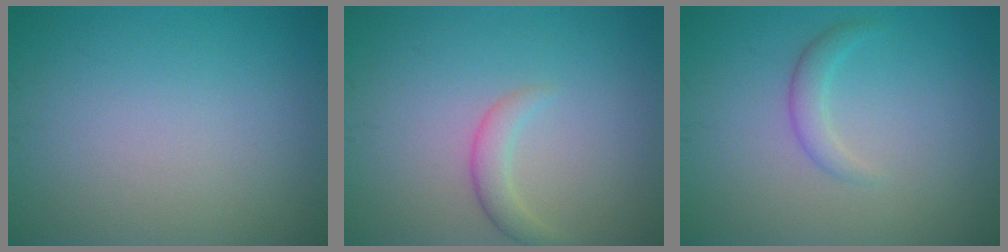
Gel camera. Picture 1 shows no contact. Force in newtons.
{"total": 1.9, "press": 1.9, "slide": 0.0}
{"total": 1.6, "press": 1.6, "slide": 0.1}